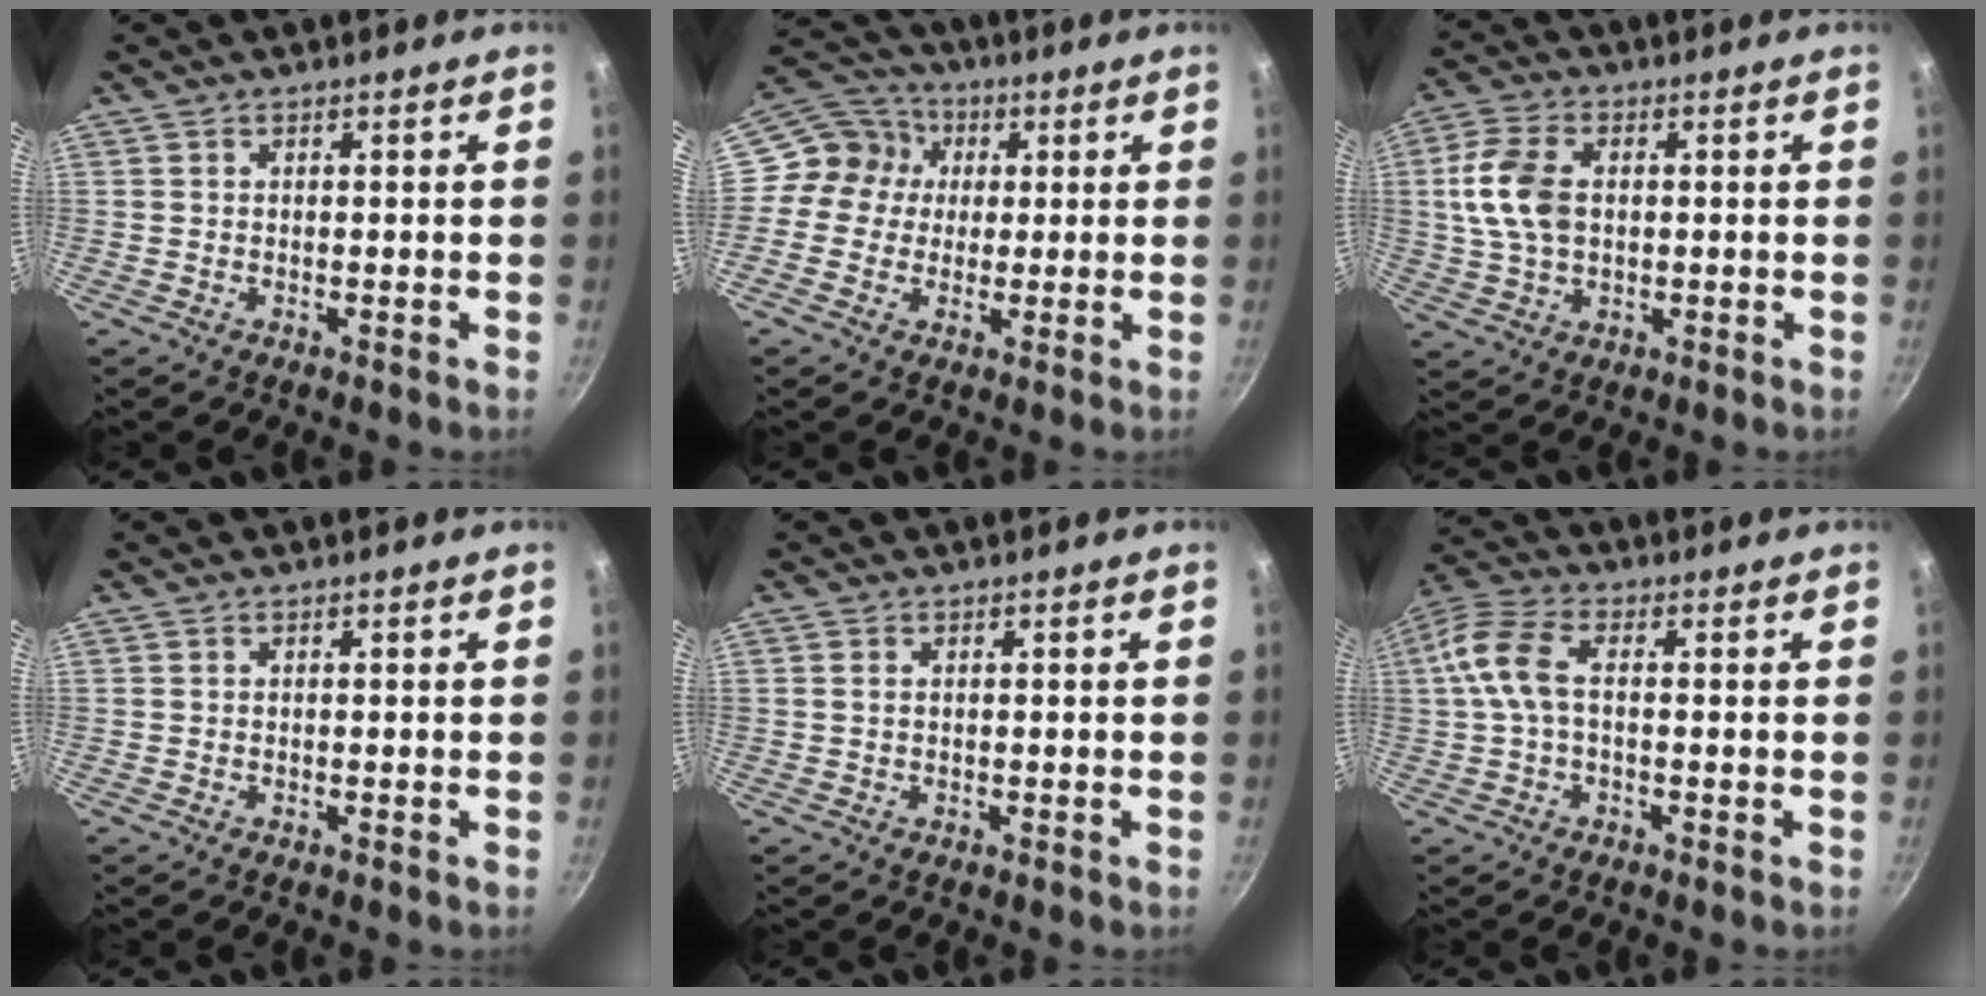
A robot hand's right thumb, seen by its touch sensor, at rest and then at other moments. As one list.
[{"total": 8.9, "force": [1.1, 8.3, 3.0], "torque": [-0.014, 0.016, -0.005]}, {"total": 10.1, "force": [1.1, 6.7, 7.5], "torque": [-0.141, 0.014, 0.017]}, {"total": 0.0}, {"total": 0.6, "force": [0.2, 0.4, 0.4], "torque": [-0.008, 0.001, 0.003]}, {"total": 8.2, "force": [0.4, 4.2, 7.1], "torque": [-0.165, 0.025, -0.006]}]